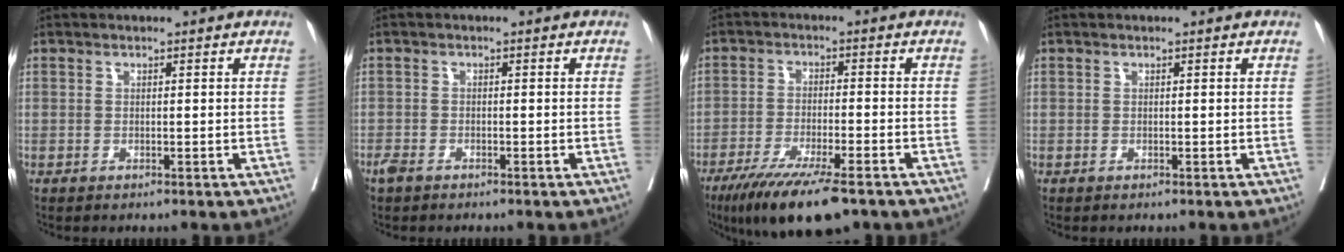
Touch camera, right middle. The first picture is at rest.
{"total": 1.6, "force": [-1.3, 0.7, 0.8], "torque": [-0.022, -0.003, -0.024]}
{"total": 12.5, "force": [-8.9, 1.9, 8.6], "torque": [-0.138, -0.029, -0.146]}
{"total": 0.0}